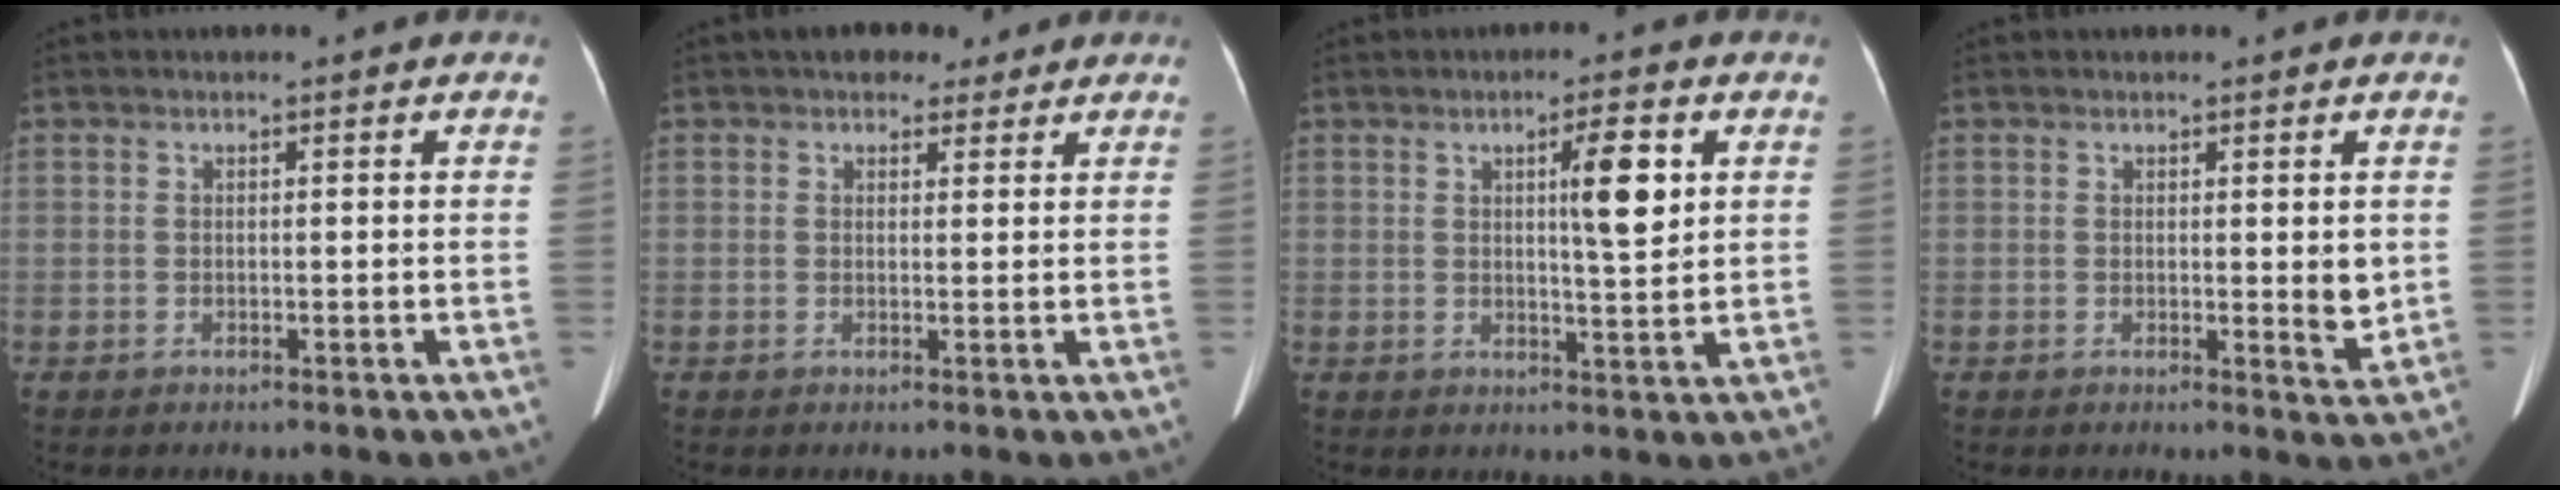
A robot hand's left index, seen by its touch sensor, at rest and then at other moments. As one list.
[{"total": 4.2, "force": [3.1, 2.4, 1.4], "torque": [-0.013, 0.013, 0.045]}, {"total": 5.8, "force": [1.8, 0.7, 5.5], "torque": [-0.084, 0.001, 0.026]}, {"total": 2.5, "force": [0.4, 0.7, 2.4], "torque": [-0.029, -0.008, 0.006]}]